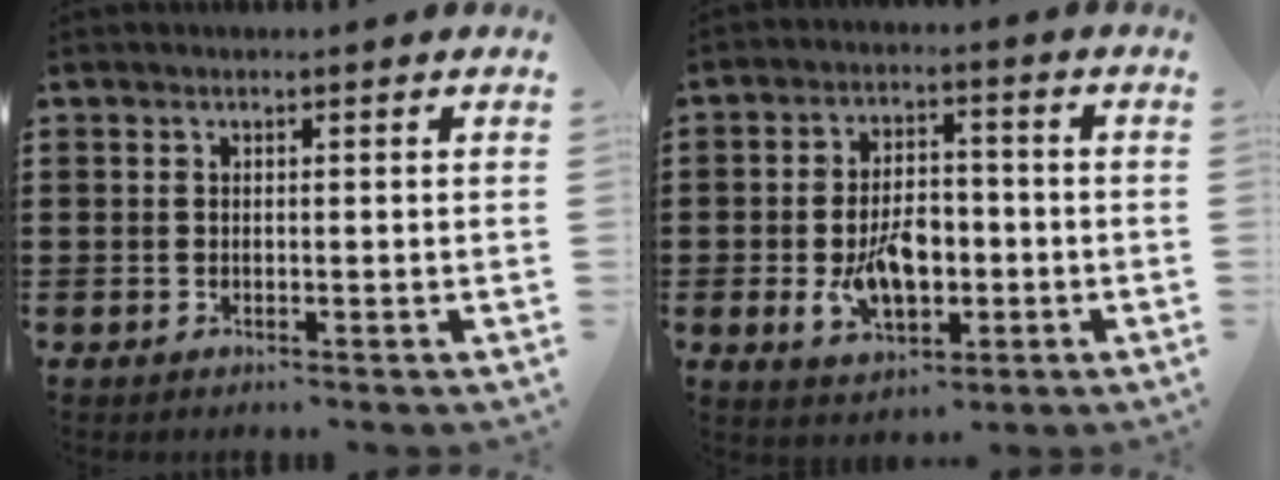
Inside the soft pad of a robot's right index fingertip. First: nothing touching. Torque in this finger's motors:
{"motor_torque": [1.42, 0.72, 0.54, 0.20]}